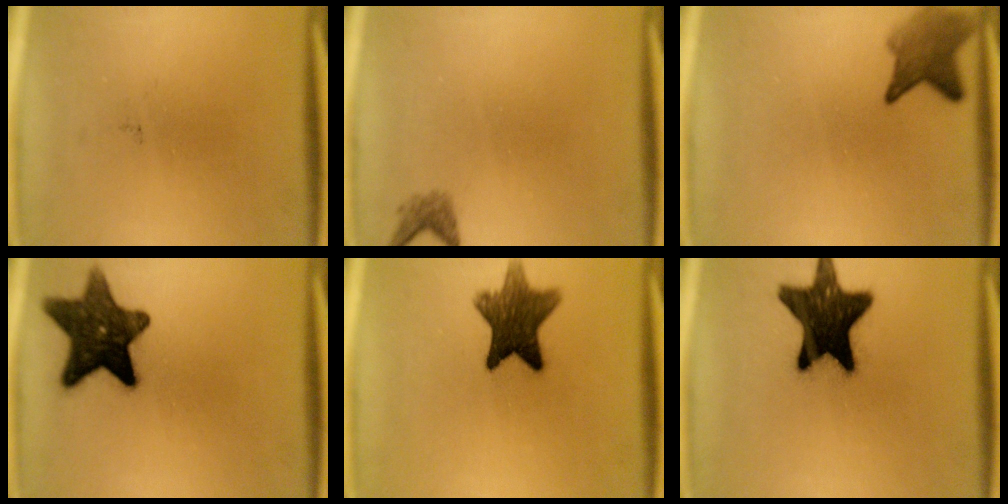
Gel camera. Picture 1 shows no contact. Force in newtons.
{"total": 1.4}
{"total": 4.7}
{"total": 13.4}
{"total": 10.5}
{"total": 17.6}